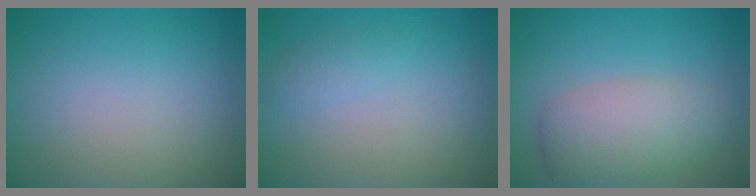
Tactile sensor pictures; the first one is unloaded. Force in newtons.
{"total": 1.1, "press": 1.1, "slide": 0.0}
{"total": 5.3, "press": 5.3, "slide": 0.3}